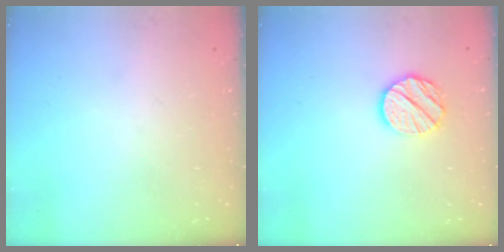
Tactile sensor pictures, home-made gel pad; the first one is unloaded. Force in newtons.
{"total": 10.5, "press": 10.4, "slide": 0.7}